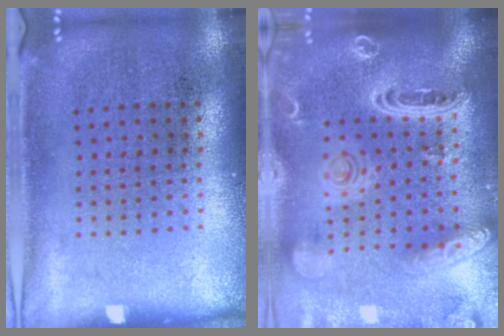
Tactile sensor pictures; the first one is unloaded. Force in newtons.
{"total": 3.7, "press": 2.9, "slide": 2.3}